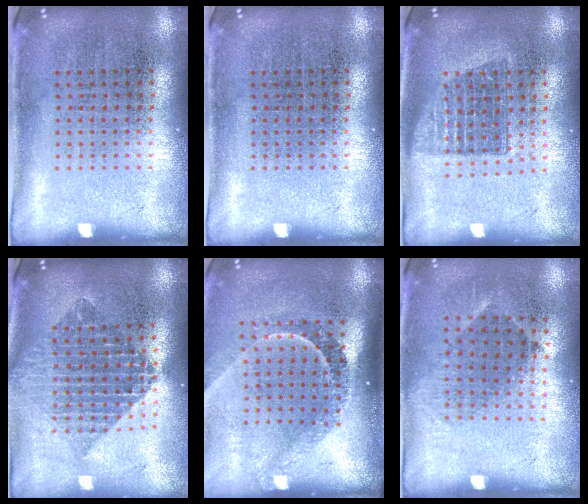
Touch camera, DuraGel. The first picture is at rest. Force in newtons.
{"total": 0.0}
{"total": 1.4, "press": 1.1, "slide": 0.8}
{"total": 2.1, "press": 1.7, "slide": 1.3}
{"total": 2.2, "press": 1.5, "slide": 1.5}
{"total": 0.9, "press": 0.7, "slide": 0.6}